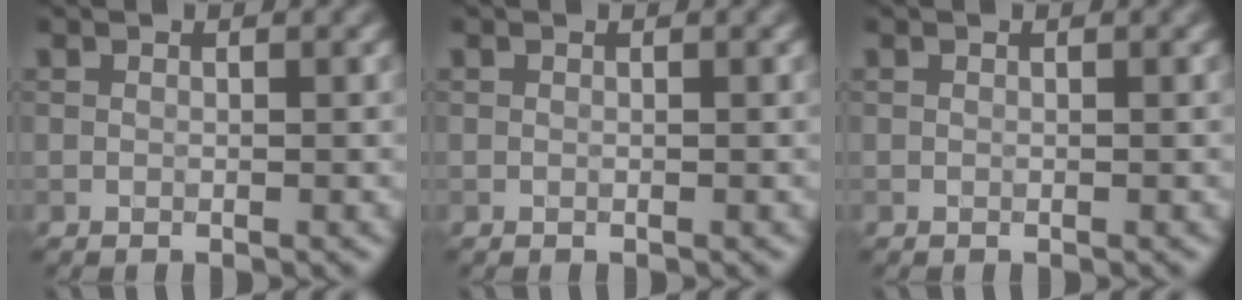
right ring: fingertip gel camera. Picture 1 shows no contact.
{"total": 0.0}
{"total": 0.0}